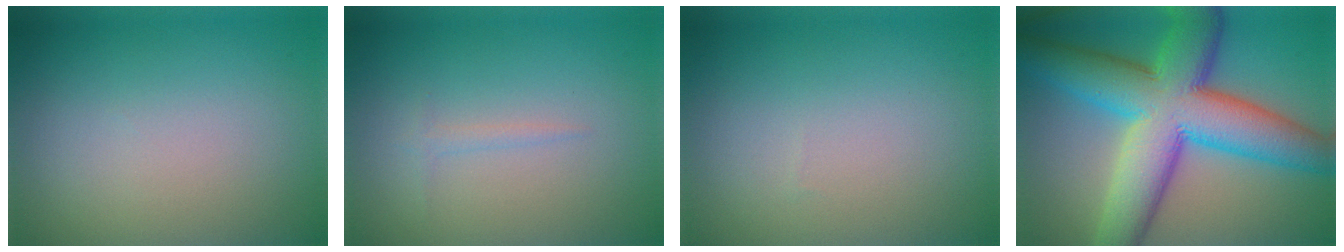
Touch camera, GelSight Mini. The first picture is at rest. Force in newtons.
{"total": 0.7, "press": 0.7, "slide": 0.0}
{"total": 0.0}
{"total": 13.2, "press": 13.2, "slide": 0.2}